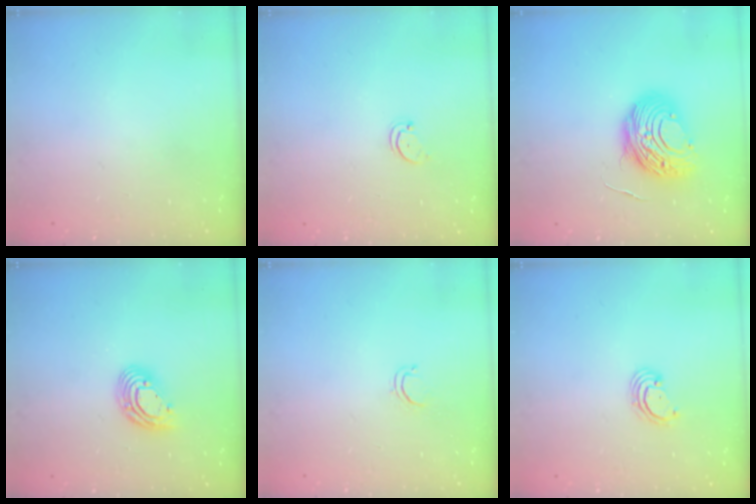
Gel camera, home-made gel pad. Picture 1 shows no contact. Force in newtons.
{"total": 1.5, "press": 1.5, "slide": 0.3}
{"total": 12.0, "press": 12.0, "slide": 0.9}
{"total": 10.5, "press": 10.4, "slide": 1.9}
{"total": 2.6, "press": 2.5, "slide": 0.4}
{"total": 2.3, "press": 2.3, "slide": 0.1}